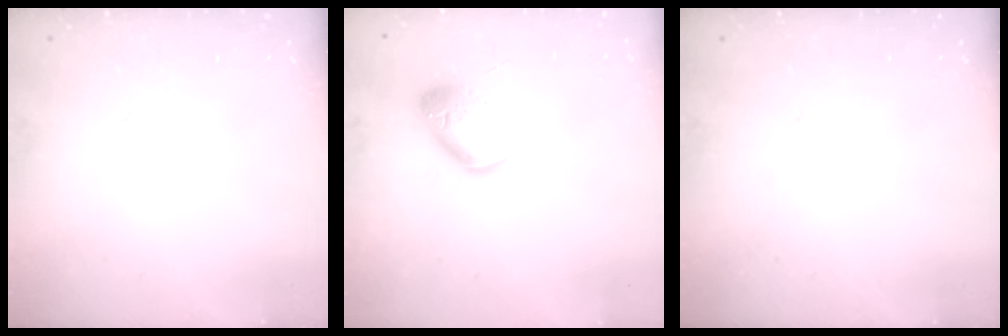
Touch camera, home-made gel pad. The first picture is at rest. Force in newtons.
{"total": 10.9, "press": 10.7, "slide": 1.7}
{"total": 0.0}